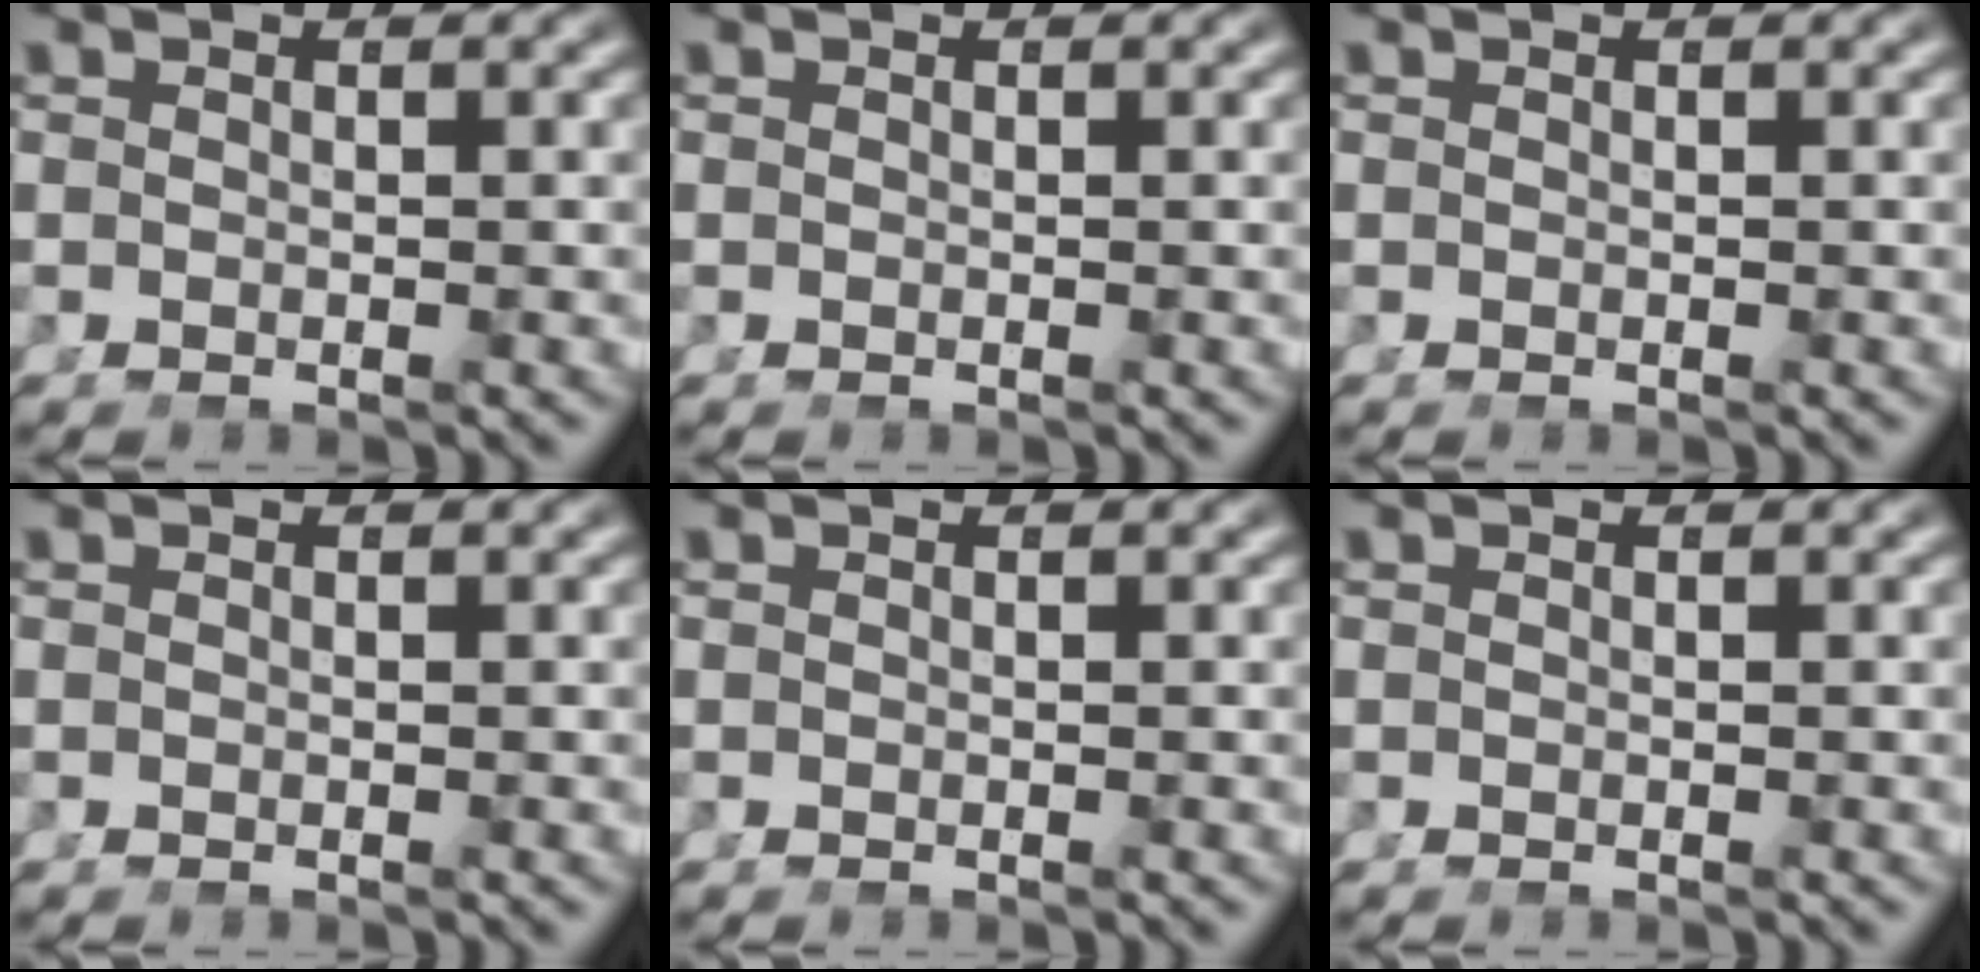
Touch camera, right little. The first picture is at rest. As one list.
[{"total": 0.0}, {"total": 0.0}, {"total": 0.0}, {"total": 0.0}, {"total": 0.0}]